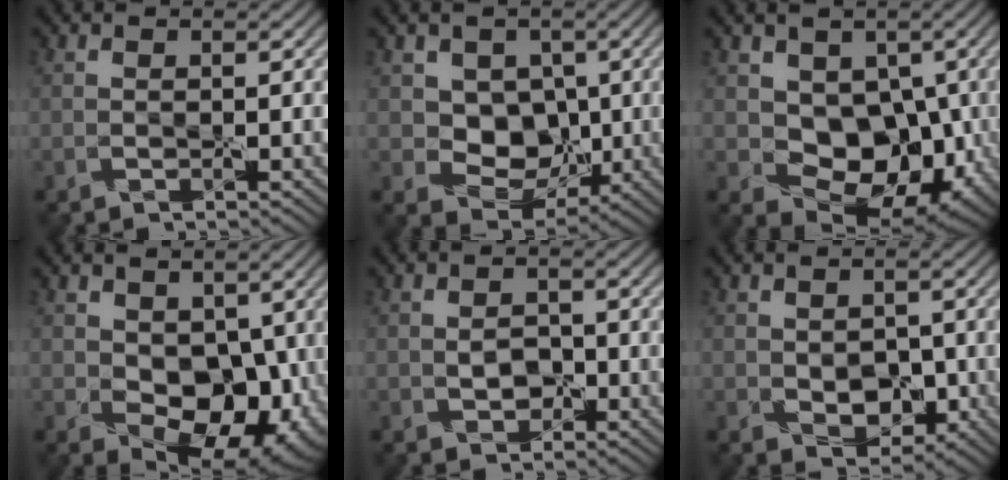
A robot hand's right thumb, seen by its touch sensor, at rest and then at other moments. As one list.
[{"total": 4.6, "force": [1.2, 4.2, 1.5], "torque": [-0.031, -0.003, 0.004]}, {"total": 8.2, "force": [0.3, 6.5, 5.0], "torque": [-0.051, -0.014, 0.003]}, {"total": 9.9, "force": [-0.3, 6.9, 7.1], "torque": [-0.084, -0.030, 0.010]}, {"total": 0.8, "force": [-0.4, 0.7, 0.0], "torque": [0.005, 0.008, -0.011]}, {"total": 2.6, "force": [-0.6, 2.1, 1.5], "torque": [-0.016, -0.005, -0.008]}]